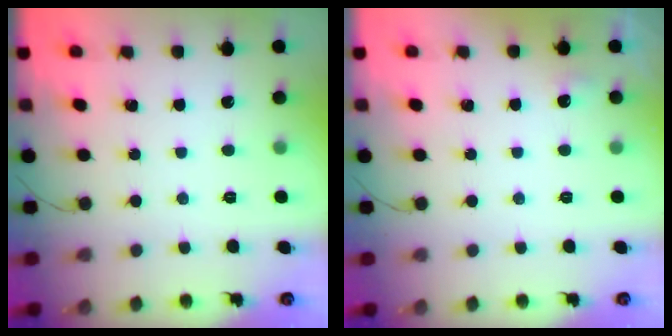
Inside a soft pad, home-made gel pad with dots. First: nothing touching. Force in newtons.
{"total": 11.5, "press": 3.2, "slide": 11.1}